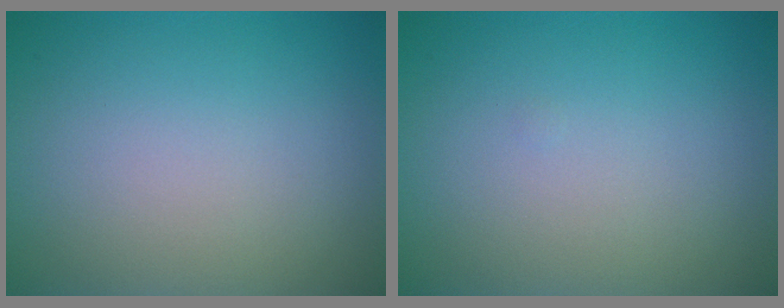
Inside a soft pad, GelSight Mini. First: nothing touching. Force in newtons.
{"total": 0.0}